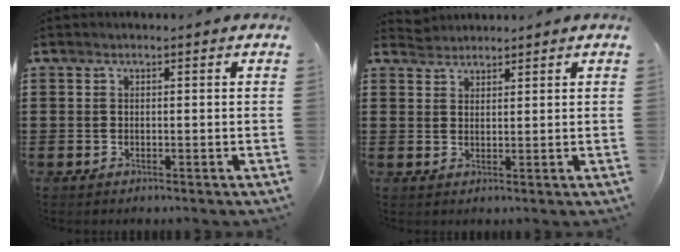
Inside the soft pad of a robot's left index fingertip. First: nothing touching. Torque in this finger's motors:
{"motor_torque": [-0.10, -0.08, -0.03, -0.03]}